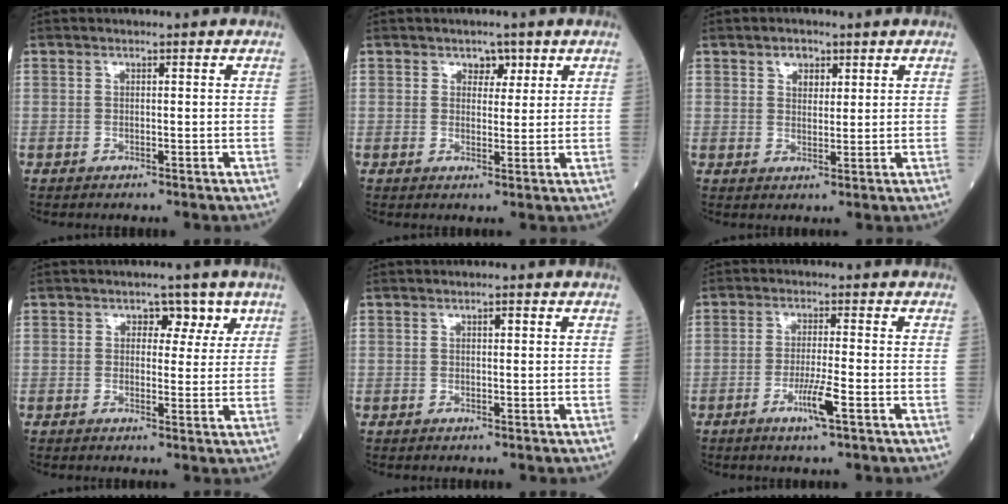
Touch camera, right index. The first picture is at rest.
{"total": 2.6, "force": [1.5, 1.8, 1.2], "torque": [-0.009, 0.002, 0.020]}
{"total": 2.8, "force": [1.6, 1.8, 1.5], "torque": [-0.022, 0.004, 0.027]}
{"total": 3.8, "force": [1.9, 2.6, 2.0], "torque": [-0.012, 0.007, 0.020]}
{"total": 0.8, "force": [0.4, 0.2, 0.7], "torque": [-0.011, 0.001, 0.004]}
{"total": 4.7, "force": [-2.2, -0.4, 4.1], "torque": [-0.081, -0.009, -0.043]}